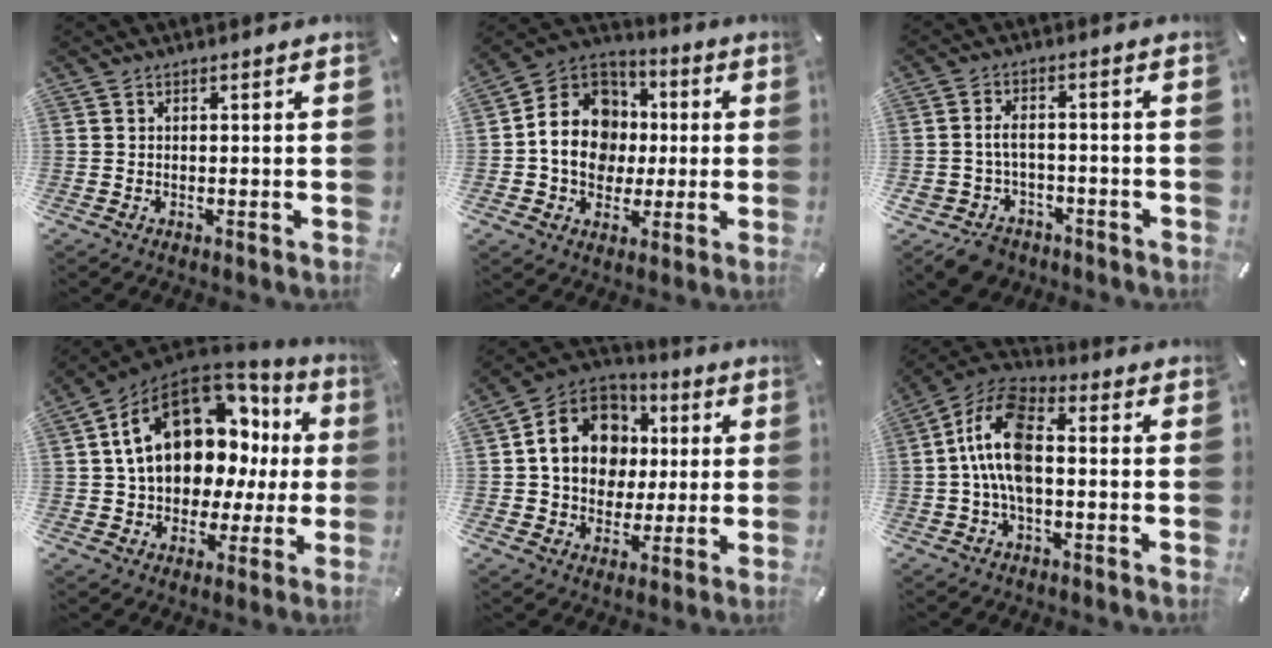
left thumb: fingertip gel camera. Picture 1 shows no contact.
{"total": 15.1, "force": [-0.9, 13.2, 7.2], "torque": [-0.149, 0.013, -0.015]}
{"total": 6.3, "force": [-2.3, 4.9, 3.2], "torque": [-0.070, 0.020, -0.042]}
{"total": 20.2, "force": [6.6, 13.7, 13.3], "torque": [-0.209, -0.035, 0.115]}
{"total": 15.9, "force": [1.6, 13.5, 8.1], "torque": [-0.152, 0.007, 0.033]}
{"total": 13.3, "force": [-0.6, 7.3, 11.1], "torque": [-0.234, 0.005, -0.010]}